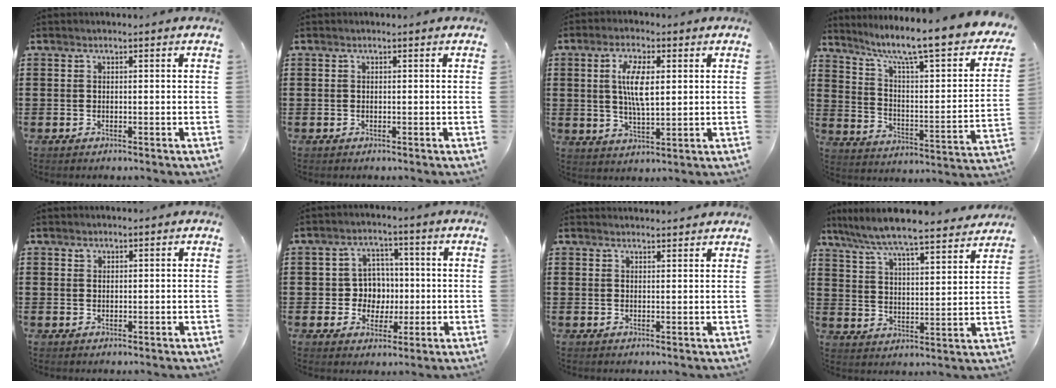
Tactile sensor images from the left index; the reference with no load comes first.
{"total": 0.0}
{"total": 7.2, "force": [1.7, 2.7, 6.4], "torque": [-0.131, 0.009, 0.029]}
{"total": 8.1, "force": [6.1, 0.6, 5.3], "torque": [-0.114, -0.056, 0.089]}
{"total": 0.9, "force": [0.7, 0.5, 0.1], "torque": [-0.005, 0.001, 0.015]}
{"total": 5.5, "force": [-0.2, 5.1, 2.0], "torque": [-0.051, 0.012, -0.007]}
{"total": 1.8, "force": [1.8, 0.0, 0.1], "torque": [-0.007, -0.001, 0.035]}
{"total": 6.2, "force": [5.9, -0.3, 2.0], "torque": [-0.067, -0.044, 0.097]}